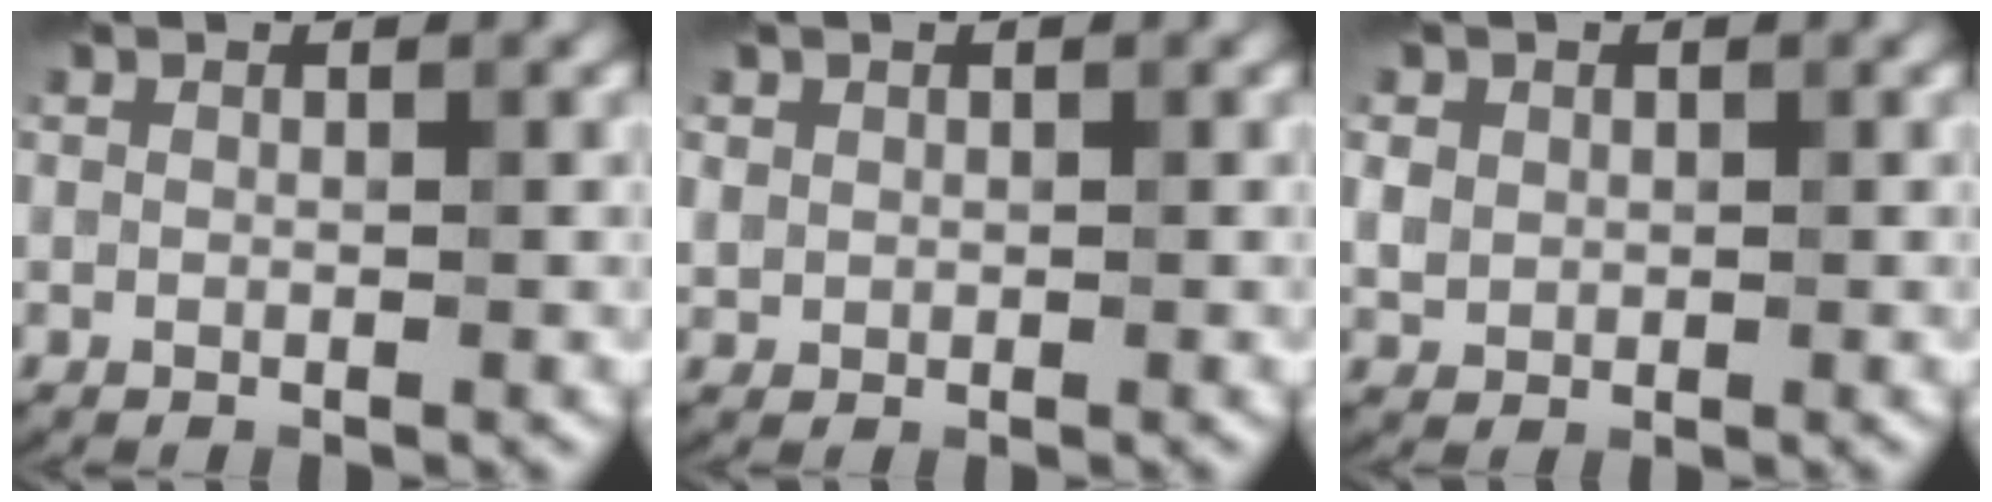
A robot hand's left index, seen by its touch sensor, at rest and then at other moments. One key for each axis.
{"total": 1.0, "fx": 0.4, "fy": 0.9, "fz": 0.1, "tx": 0.002, "ty": -0.003, "tz": 0.011}
{"total": 1.6, "fx": 0.4, "fy": 1.4, "fz": 0.5, "tx": -0.008, "ty": -0.004, "tz": 0.010}